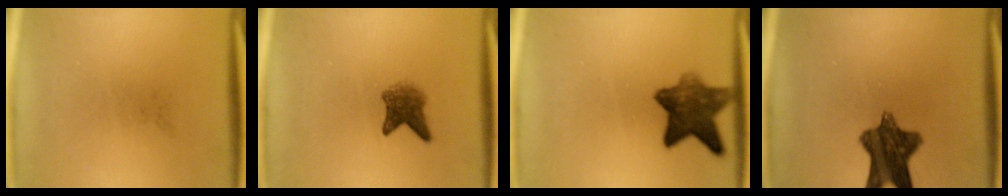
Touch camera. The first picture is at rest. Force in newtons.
{"total": 3.6}
{"total": 8.5}
{"total": 9.8}